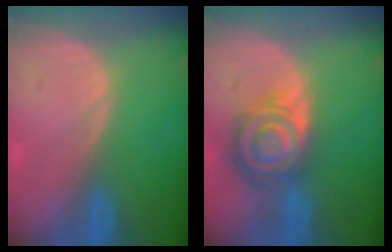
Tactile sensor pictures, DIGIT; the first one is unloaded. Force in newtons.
{"total": 8.6, "press": 7.4, "slide": 4.4}